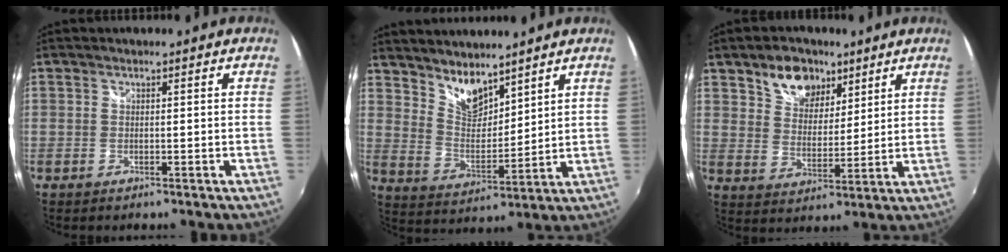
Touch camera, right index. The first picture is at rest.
{"total": 8.5, "force": [7.1, 3.2, 3.5], "torque": [-0.055, -0.003, 0.137]}
{"total": 10.1, "force": [6.4, 6.5, 4.3], "torque": [-0.077, 0.023, 0.114]}